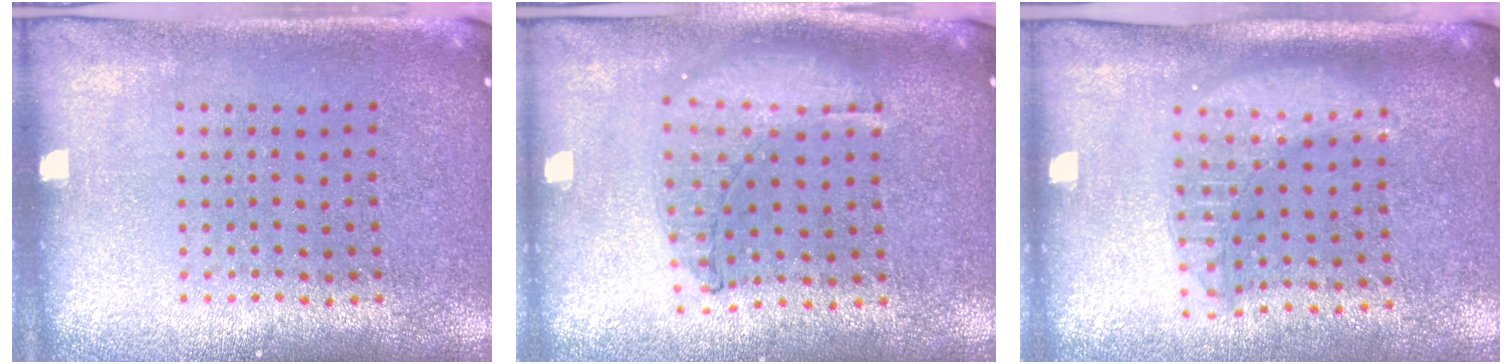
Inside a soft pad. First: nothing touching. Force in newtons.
{"total": 1.0, "press": 1.0, "slide": 0.2}
{"total": 1.7, "press": 1.5, "slide": 0.9}